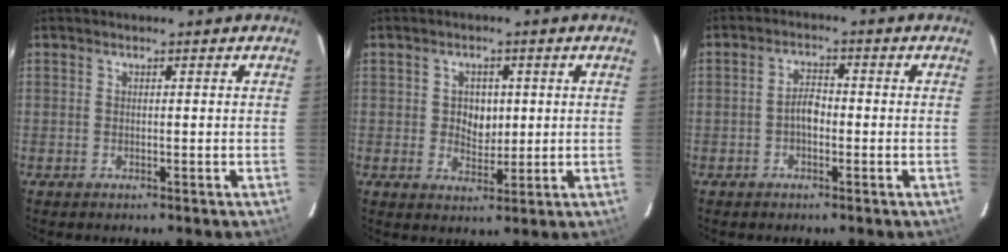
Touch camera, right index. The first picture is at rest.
{"total": 4.6, "force": [0.5, 3.7, 2.6], "torque": [-0.041, 0.005, 0.013]}
{"total": 2.9, "force": [-1.0, 1.5, 2.3], "torque": [-0.042, 0.010, -0.017]}